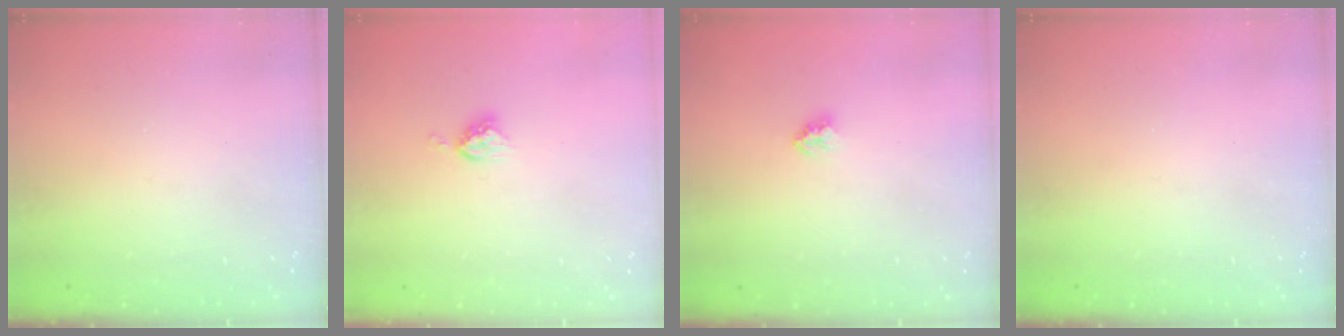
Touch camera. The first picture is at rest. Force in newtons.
{"total": 5.4, "press": 5.4, "slide": 0.1}
{"total": 2.3, "press": 2.3, "slide": 0.1}
{"total": 0.0}